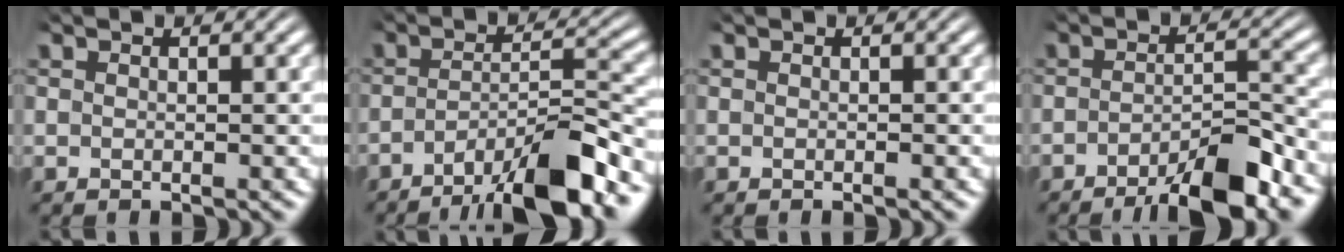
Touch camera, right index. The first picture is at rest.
{"total": 8.0, "force": [-5.4, 1.7, 5.7], "torque": [-0.079, -0.013, -0.080]}
{"total": 0.0}
{"total": 6.6, "force": [-4.8, 1.2, 4.4], "torque": [-0.053, -0.007, -0.076]}